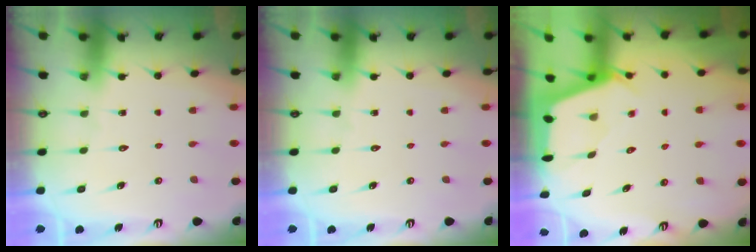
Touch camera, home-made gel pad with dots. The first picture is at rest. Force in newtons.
{"total": 0.0}
{"total": 2.4, "press": 2.4, "slide": 0.2}